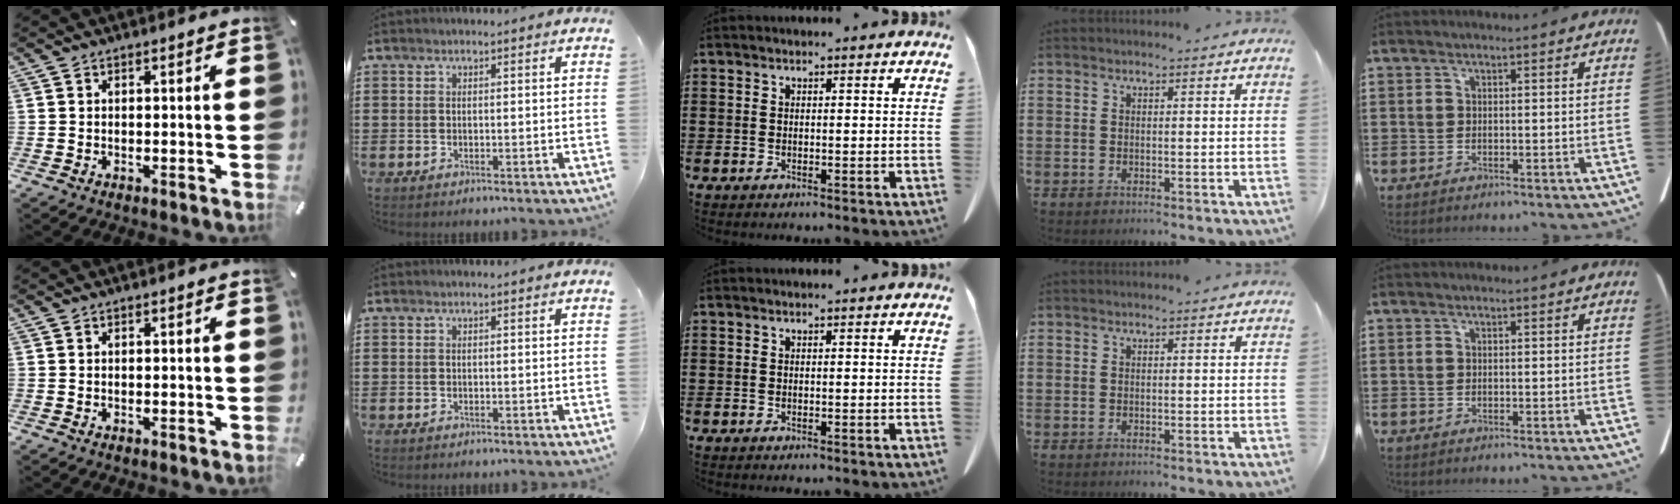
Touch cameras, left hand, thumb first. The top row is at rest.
{}